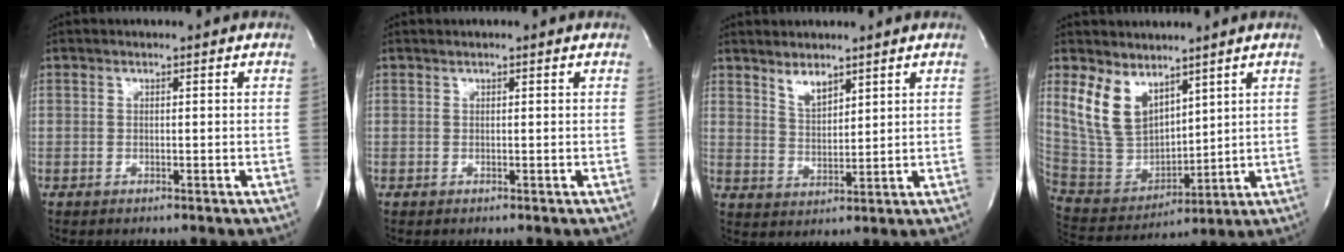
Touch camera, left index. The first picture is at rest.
{"total": 0.0}
{"total": 3.4, "force": [2.6, 1.3, 1.7], "torque": [-0.036, -0.010, 0.055]}
{"total": 10.6, "force": [6.3, 6.2, 5.8], "torque": [-0.134, 0.000, 0.142]}